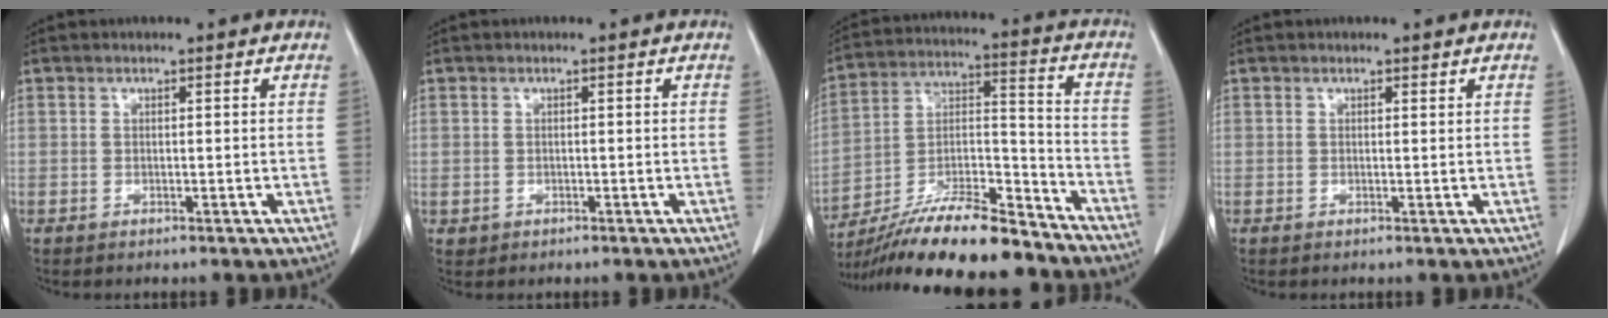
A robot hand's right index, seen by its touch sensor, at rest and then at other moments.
{"total": 1.0, "force": [-0.2, 1.0, 0.1], "torque": [0.001, 0.005, -0.004]}
{"total": 20.4, "force": [-17.3, 2.9, 10.4], "torque": [-0.192, 0.004, -0.302]}
{"total": 0.0}